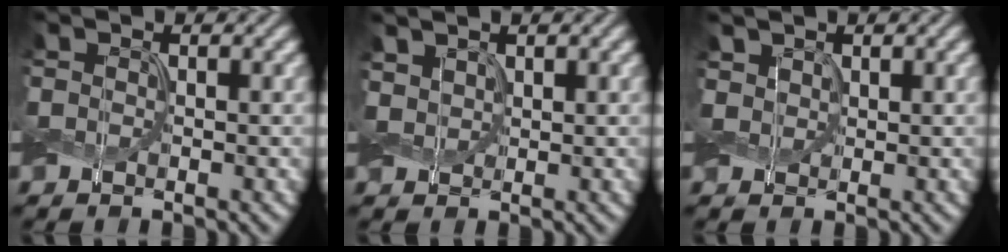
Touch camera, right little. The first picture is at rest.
{"total": 2.1, "force": [1.3, 1.3, 1.0], "torque": [-0.029, 0.007, 0.024]}
{"total": 1.5, "force": [0.9, 1.0, 0.5], "torque": [-0.016, 0.004, 0.015]}